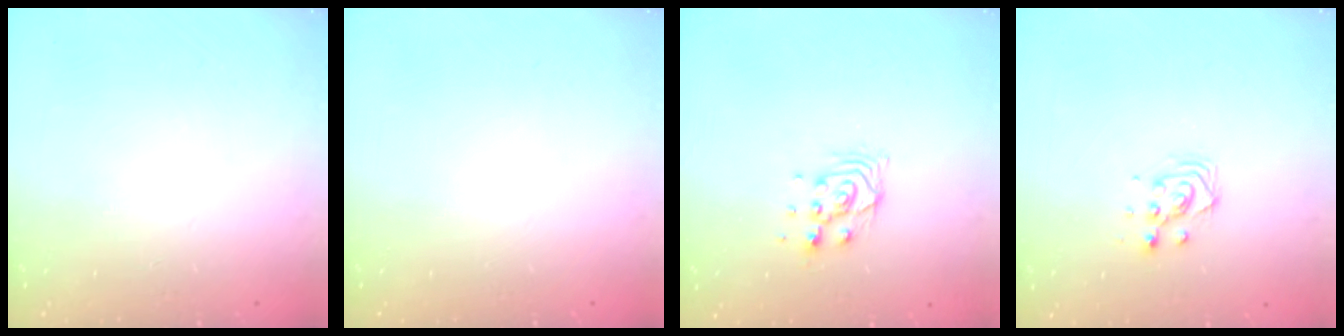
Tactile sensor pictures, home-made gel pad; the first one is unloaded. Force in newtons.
{"total": 0.0}
{"total": 6.8, "press": 6.8, "slide": 0.5}
{"total": 4.5, "press": 4.5, "slide": 0.2}